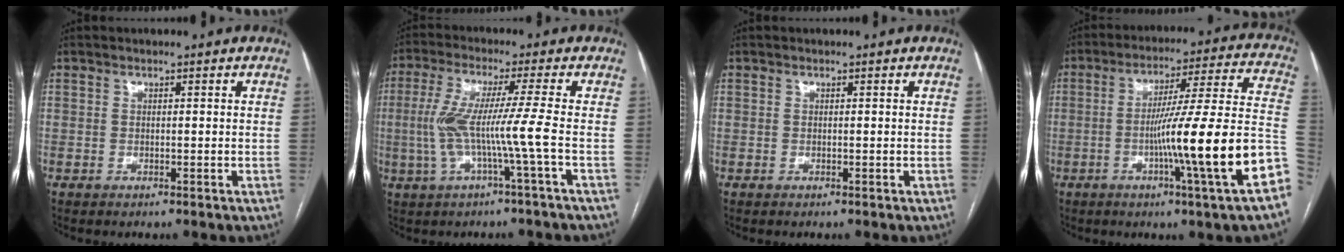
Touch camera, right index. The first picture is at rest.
{"total": 8.4, "force": [-1.6, -1.5, 8.1], "torque": [-0.175, 0.004, -0.031]}
{"total": 0.0}
{"total": 20.0, "force": [-6.3, -1.5, 18.9], "torque": [-0.220, 0.008, -0.098]}